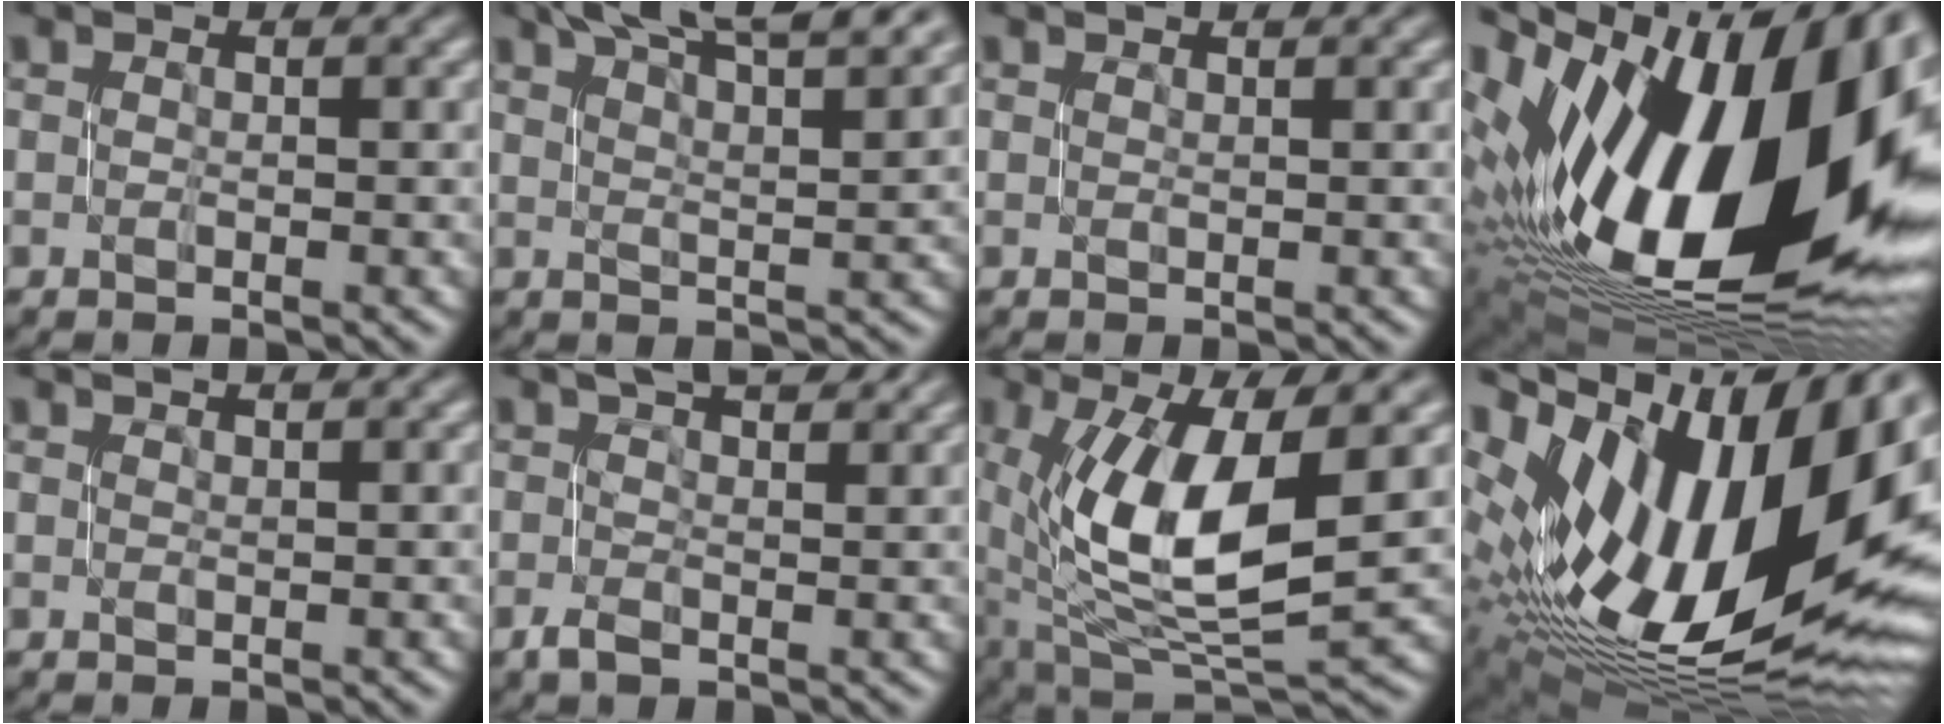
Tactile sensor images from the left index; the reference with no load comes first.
{"total": 10.2, "force": [7.9, 2.1, 6.2], "torque": [-0.070, 0.023, 0.084]}
{"total": 0.0}
{"total": 21.4, "force": [2.4, 11.1, 18.1], "torque": [-0.335, -0.011, 0.035]}
{"total": 0.8, "force": [0.7, 0.1, 0.5], "torque": [-0.004, 0.003, 0.006]}
{"total": 3.6, "force": [1.2, 1.6, 2.9], "torque": [-0.048, 0.010, 0.009]}
{"total": 10.7, "force": [1.4, 4.3, 9.7], "torque": [-0.180, -0.012, 0.032]}
{"total": 19.8, "force": [4.1, 10.3, 16.4], "torque": [-0.290, 0.016, 0.065]}